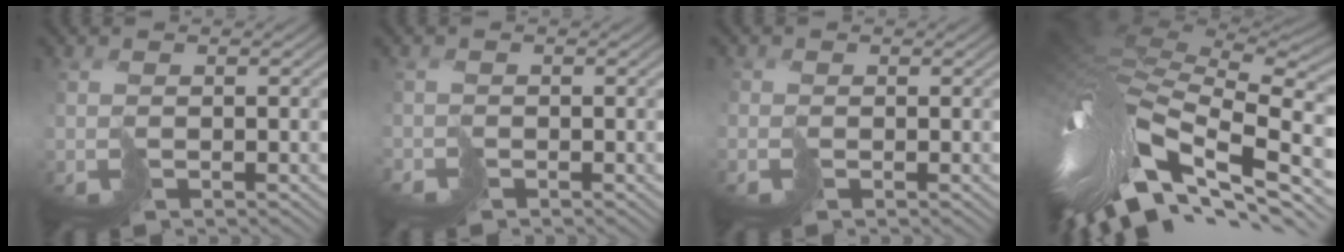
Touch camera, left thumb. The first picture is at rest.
{"total": 1.4, "force": [-1.2, 0.2, -0.6], "torque": [0.011, -0.010, -0.027]}
{"total": 1.0, "force": [-0.6, 0.7, 0.4], "torque": [-0.014, -0.004, -0.013]}
{"total": 15.8, "force": [-2.1, 8.4, 13.2], "torque": [-0.284, -0.032, -0.026]}